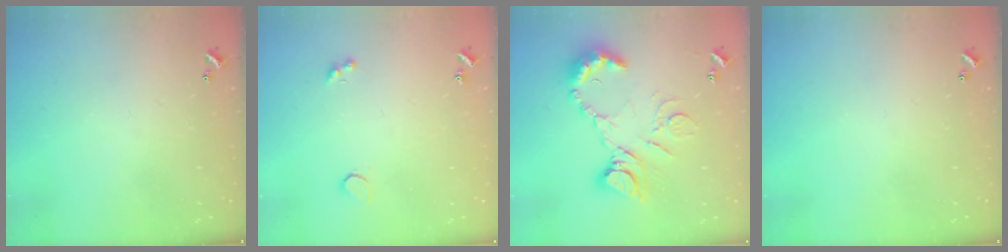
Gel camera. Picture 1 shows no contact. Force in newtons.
{"total": 2.6, "press": 2.2, "slide": 1.2}
{"total": 14.9, "press": 14.9, "slide": 0.7}
{"total": 0.0}